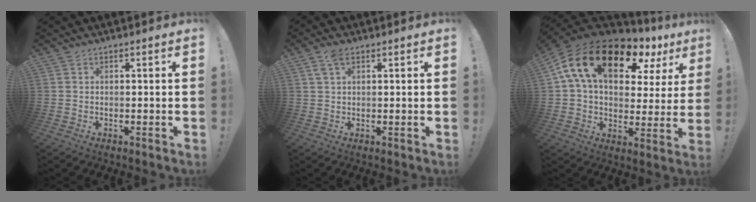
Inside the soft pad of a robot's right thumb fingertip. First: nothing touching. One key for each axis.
{"total": 4.2, "fx": 2.2, "fy": 2.0, "fz": 3.0, "tx": -0.050, "ty": -0.006, "tz": 0.038}
{"total": 19.9, "fx": 10.2, "fy": 10.0, "fz": 13.8, "tx": -0.238, "ty": -0.045, "tz": 0.174}